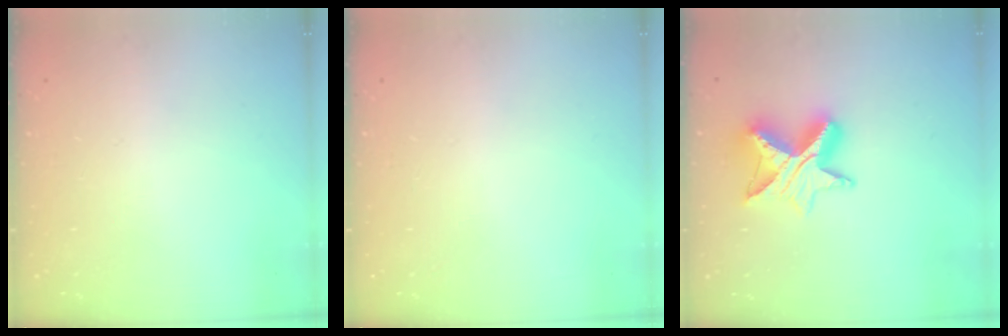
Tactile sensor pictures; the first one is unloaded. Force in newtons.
{"total": 0.0}
{"total": 10.8, "press": 10.8, "slide": 0.7}